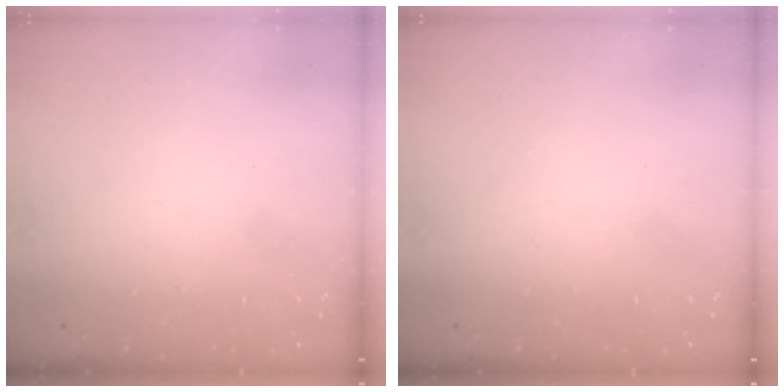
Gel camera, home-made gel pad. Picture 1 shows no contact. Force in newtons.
{"total": 0.0}